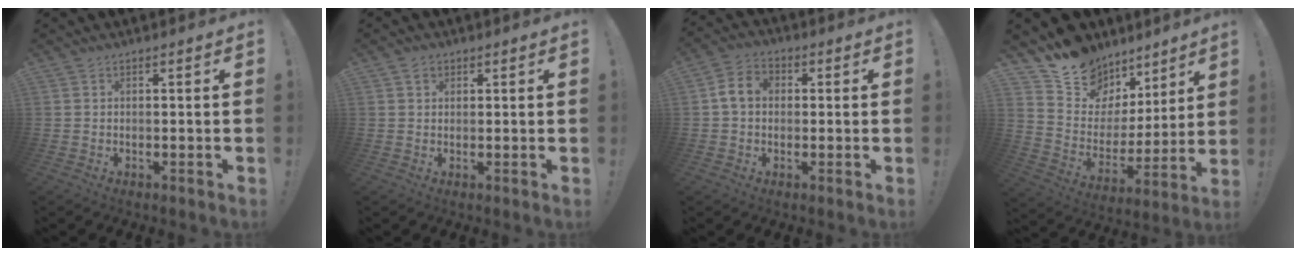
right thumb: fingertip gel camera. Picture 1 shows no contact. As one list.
[{"total": 1.8, "force": [1.1, 1.4, 0.5], "torque": [0.002, -0.002, 0.017]}, {"total": 7.3, "force": [0.6, 5.5, 4.7], "torque": [-0.077, 0.020, 0.015]}, {"total": 13.0, "force": [10.5, 7.5, 1.3], "torque": [-0.038, -0.095, 0.202]}]